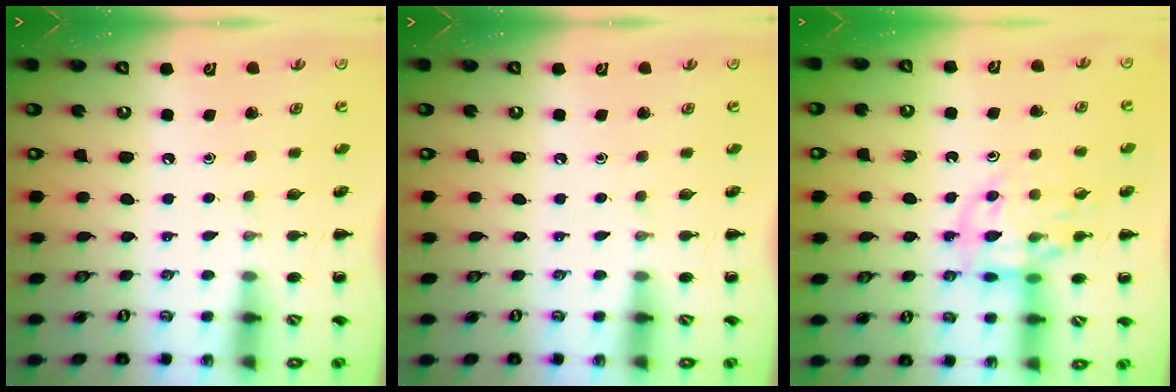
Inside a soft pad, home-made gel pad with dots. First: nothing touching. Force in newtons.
{"total": 0.0}
{"total": 13.1, "press": 13.0, "slide": 1.8}